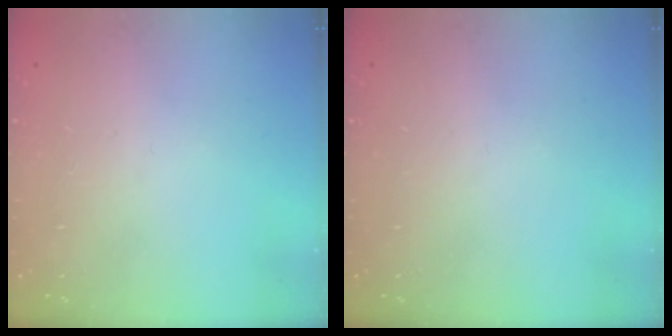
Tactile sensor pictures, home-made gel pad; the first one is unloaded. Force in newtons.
{"total": 0.0}